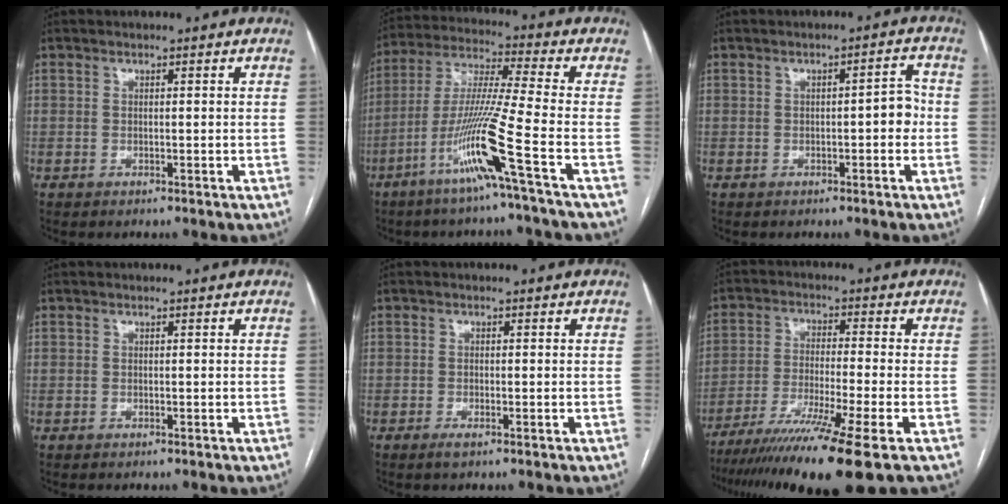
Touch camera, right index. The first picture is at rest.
{"total": 13.3, "force": [-6.3, -2.6, 11.4], "torque": [-0.229, -0.020, -0.126]}
{"total": 3.6, "force": [-0.5, 1.2, 3.3], "torque": [-0.040, 0.016, -0.007]}
{"total": 0.0}
{"total": 1.1, "force": [-0.7, 0.2, 0.9], "torque": [-0.015, -0.001, -0.011]}
{"total": 15.6, "force": [-11.1, -1.7, 10.8], "torque": [-0.180, -0.046, -0.186]}